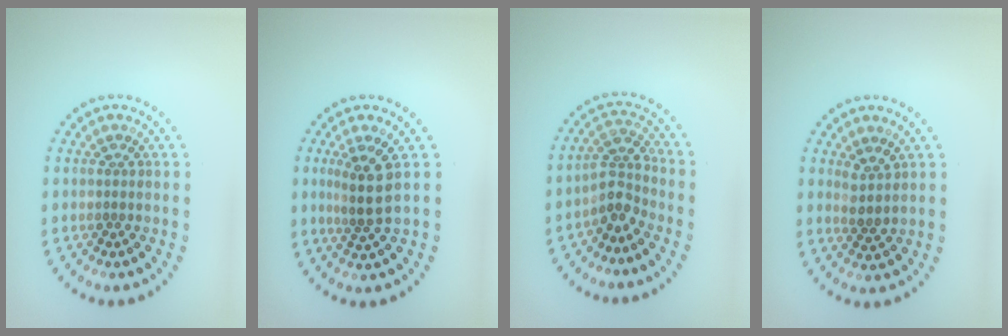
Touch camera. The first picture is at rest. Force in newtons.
{"total": 2.9, "press": 2.3, "slide": 1.8}
{"total": 2.7, "press": 2.1, "slide": 1.7}
{"total": 2.0, "press": 1.6, "slide": 1.2}